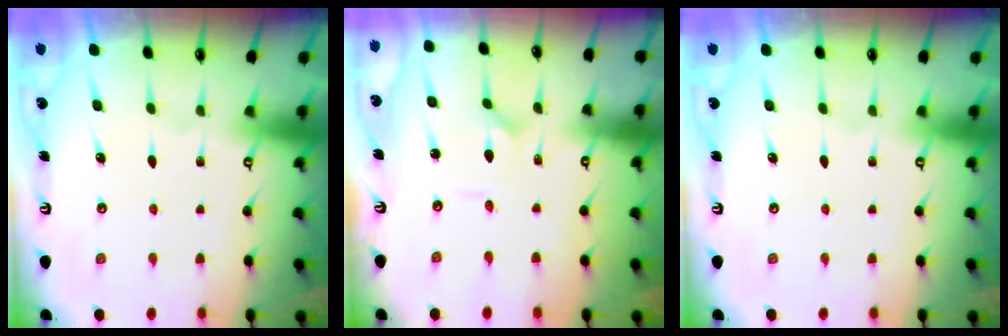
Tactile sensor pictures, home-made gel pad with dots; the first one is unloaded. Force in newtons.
{"total": 1.1, "press": 1.1, "slide": 0.0}
{"total": 0.0}